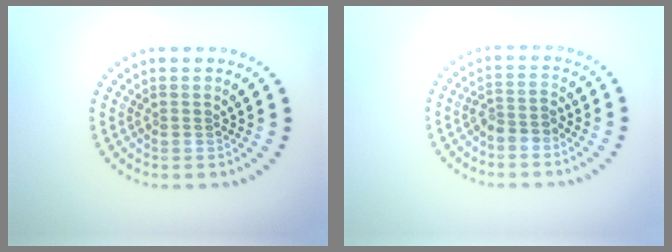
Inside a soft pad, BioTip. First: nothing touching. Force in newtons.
{"total": 2.1, "press": 1.7, "slide": 1.2}